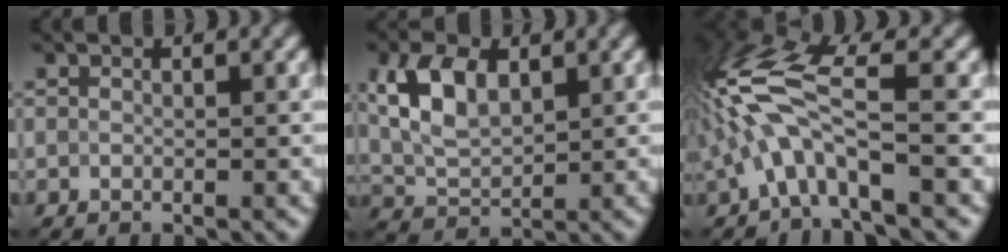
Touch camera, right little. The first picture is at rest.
{"total": 5.9, "force": [1.8, 3.5, 4.4], "torque": [-0.098, 0.008, 0.032]}
{"total": 6.3, "force": [-1.7, 1.9, 5.7], "torque": [-0.131, 0.020, -0.039]}